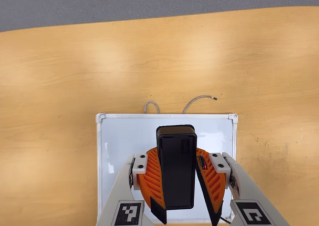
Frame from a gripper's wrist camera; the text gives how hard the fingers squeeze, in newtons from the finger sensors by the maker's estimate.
{"total": 9.5, "left": 9.4, "right": 9.6}